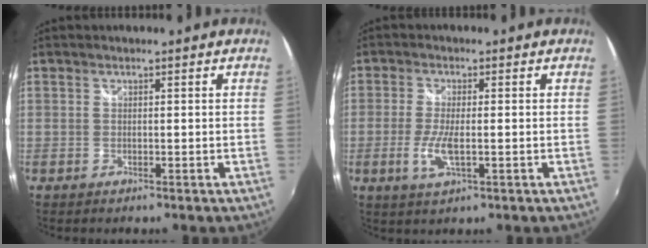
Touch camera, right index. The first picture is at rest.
{"total": 5.4, "force": [-1.4, 1.3, 5.1], "torque": [-0.111, -0.010, -0.026]}